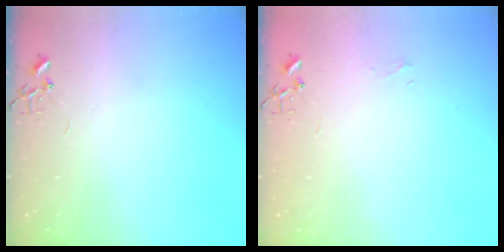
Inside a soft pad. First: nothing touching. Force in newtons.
{"total": 3.9, "press": 3.9, "slide": 0.5}